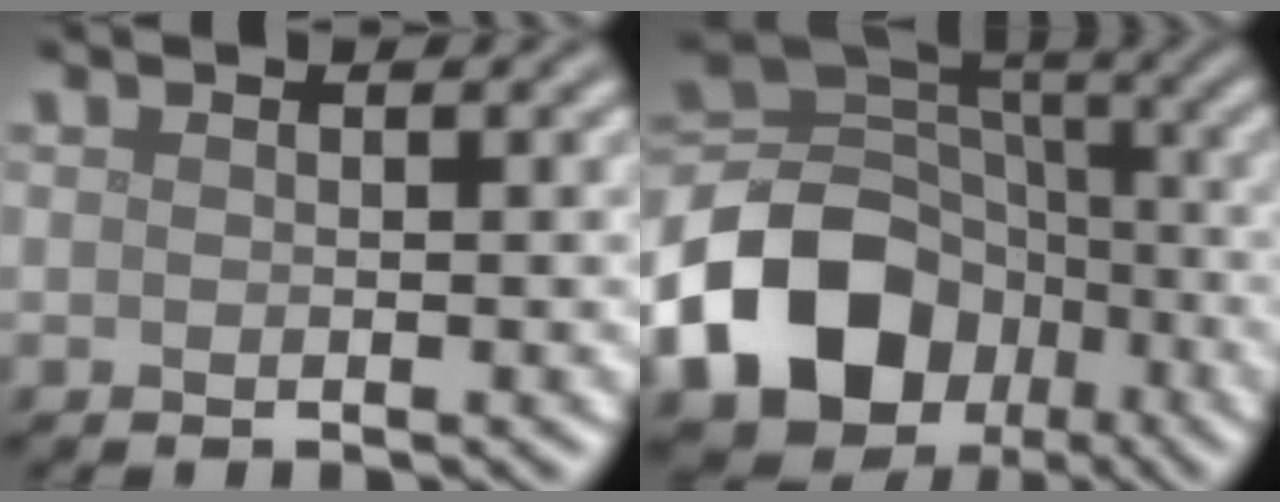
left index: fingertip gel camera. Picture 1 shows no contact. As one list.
[{"total": 15.3, "force": [-7.3, 11.7, 6.7], "torque": [-0.160, -0.014, -0.129]}]